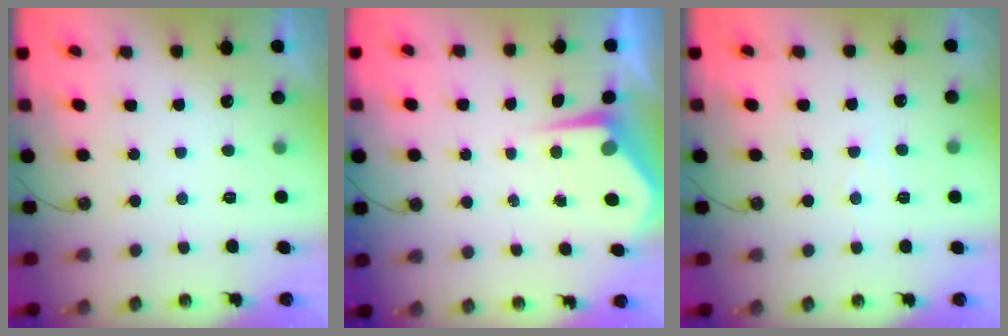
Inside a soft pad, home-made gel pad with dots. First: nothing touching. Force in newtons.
{"total": 4.9, "press": 4.9, "slide": 0.3}
{"total": 4.7, "press": 4.7, "slide": 0.7}